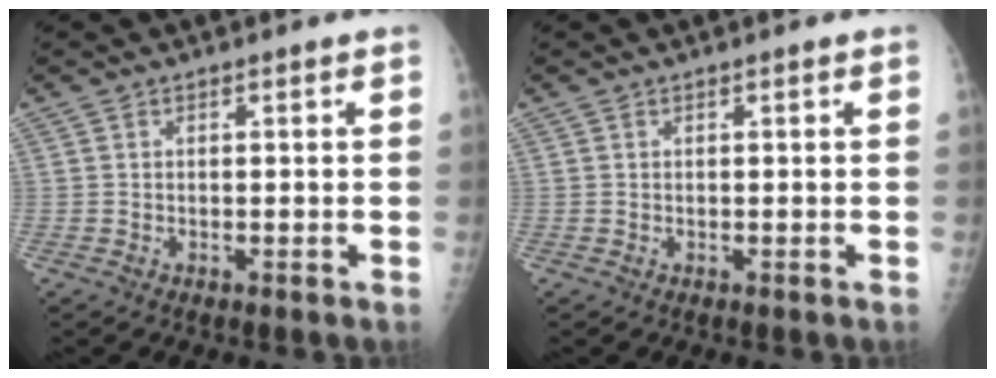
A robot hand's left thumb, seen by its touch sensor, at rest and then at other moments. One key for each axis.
{"total": 0.0}